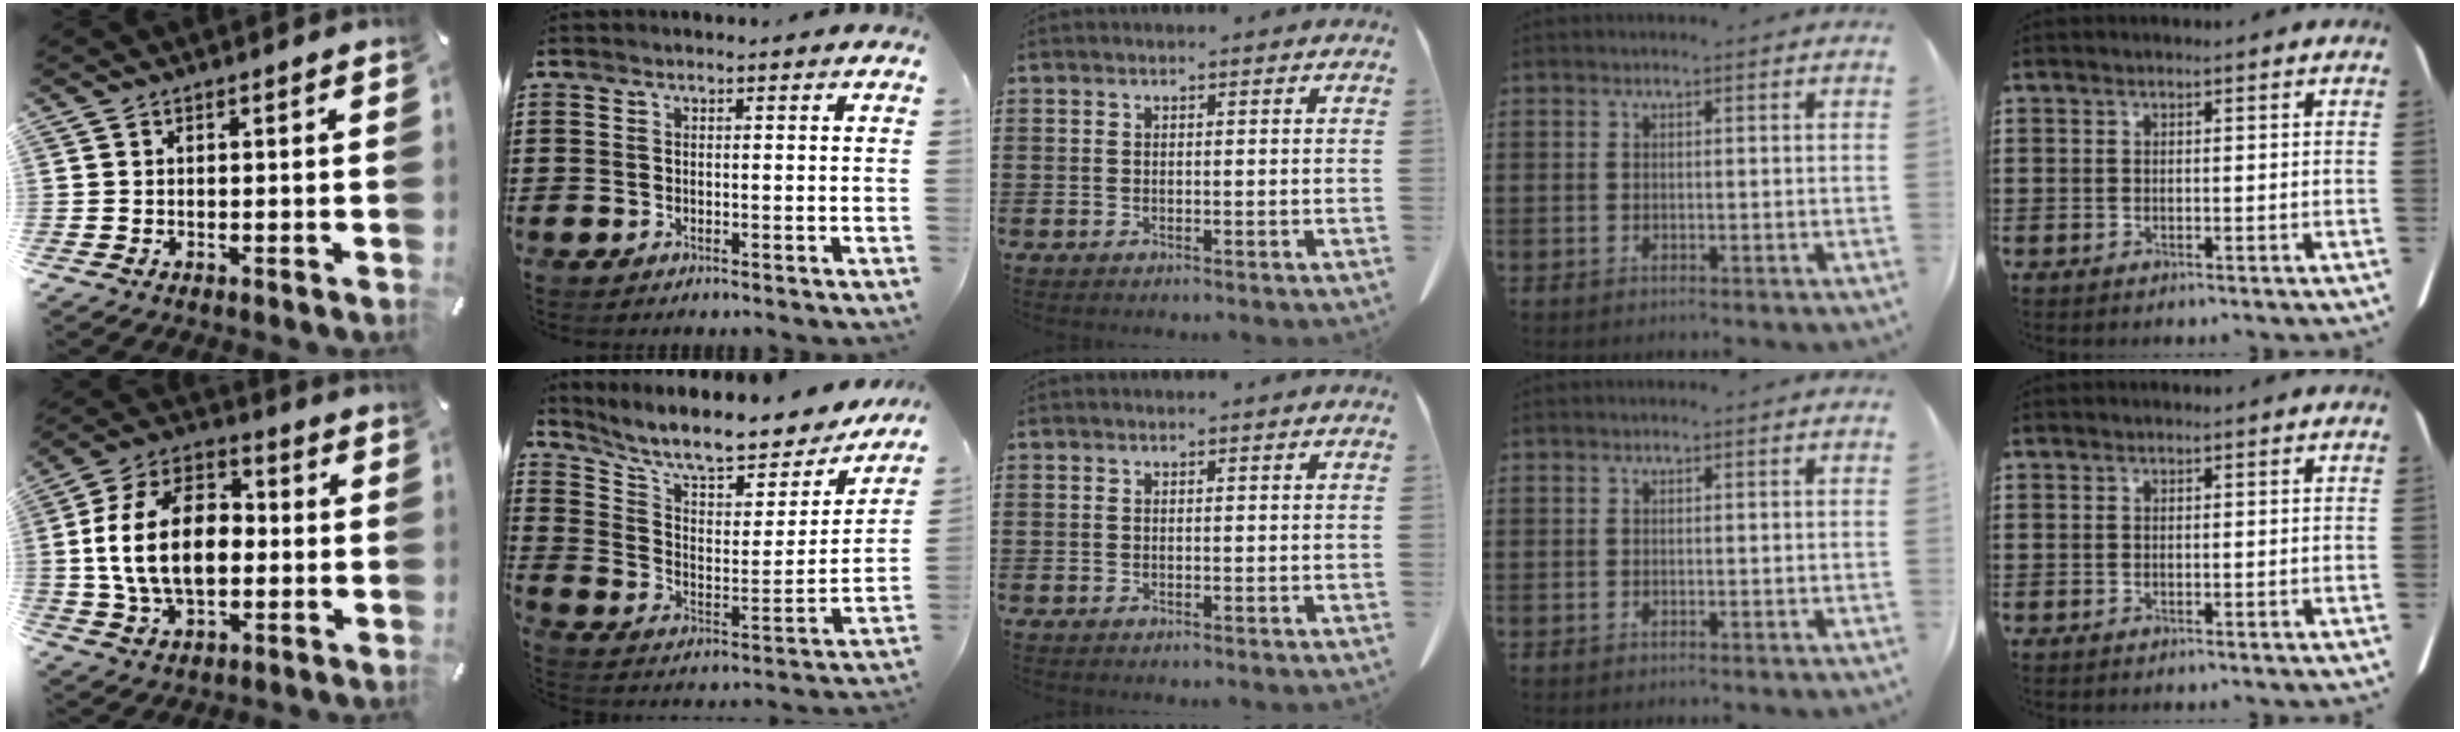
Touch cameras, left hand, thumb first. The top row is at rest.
{"thumb": {"total": 18.1, "force": [-0.4, 12.3, 13.3], "torque": [-0.285, 0.014, -0.009]}, "index": {"total": 10.0, "force": [8.8, 1.7, 4.6], "torque": [-0.112, -0.062, 0.146]}}